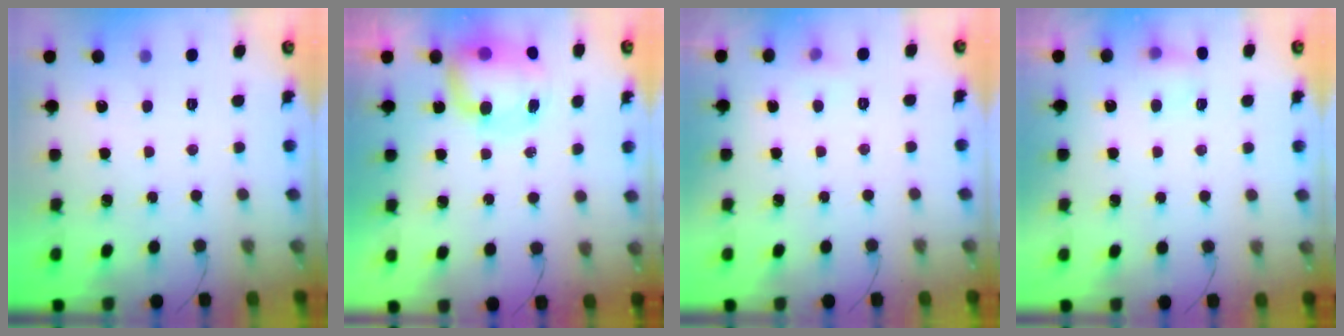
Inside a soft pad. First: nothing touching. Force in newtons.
{"total": 9.7, "press": 9.3, "slide": 2.7}
{"total": 3.9, "press": 3.5, "slide": 1.7}
{"total": 6.3, "press": 6.1, "slide": 1.6}